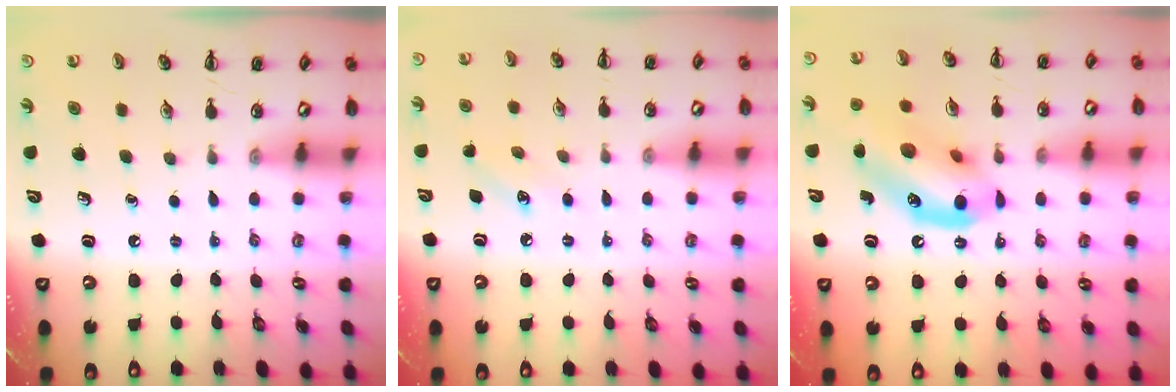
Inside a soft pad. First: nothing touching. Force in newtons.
{"total": 6.6, "press": 6.4, "slide": 1.9}
{"total": 14.8, "press": 14.6, "slide": 2.4}